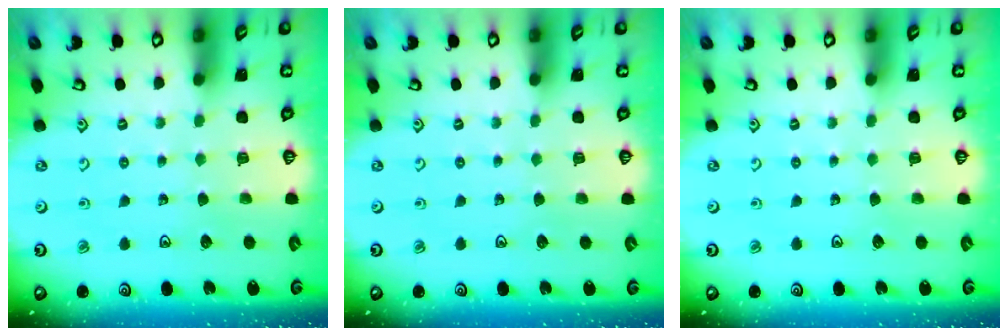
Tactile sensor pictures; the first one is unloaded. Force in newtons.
{"total": 0.0}
{"total": 0.0}